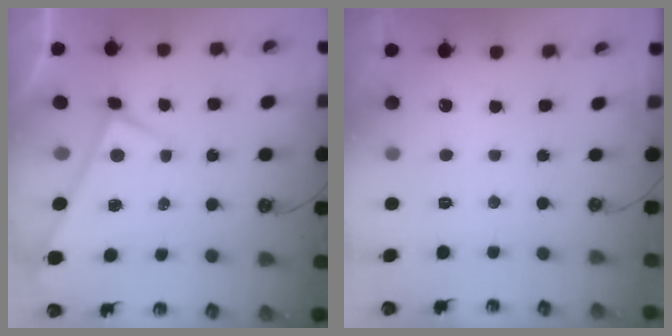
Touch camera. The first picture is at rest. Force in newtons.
{"total": 0.0}